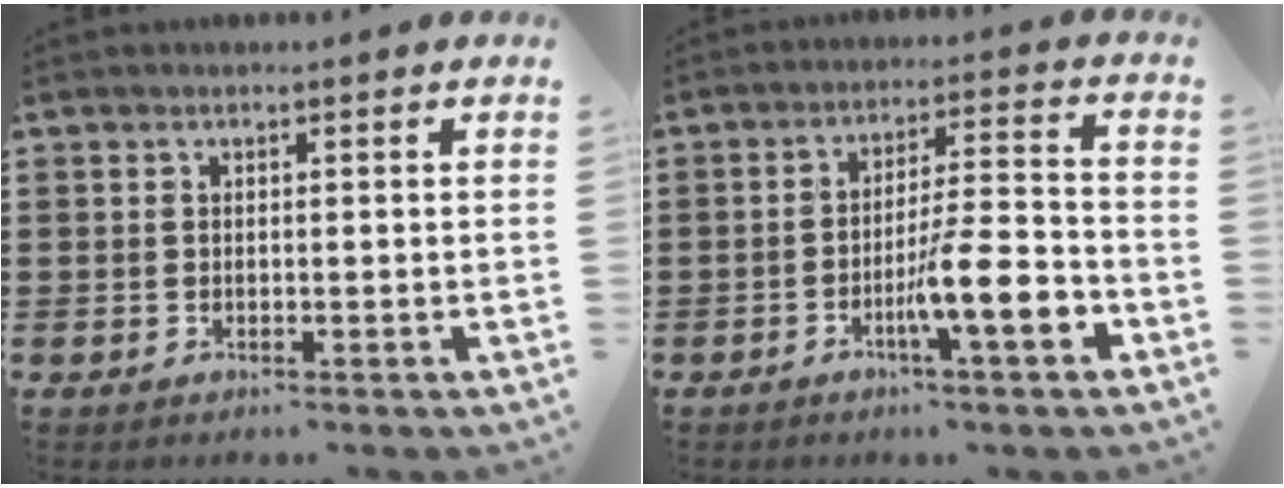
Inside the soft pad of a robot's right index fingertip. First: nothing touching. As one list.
[{"total": 9.8, "force": [-4.2, 1.4, 8.7], "torque": [-0.145, 0.005, -0.070]}]